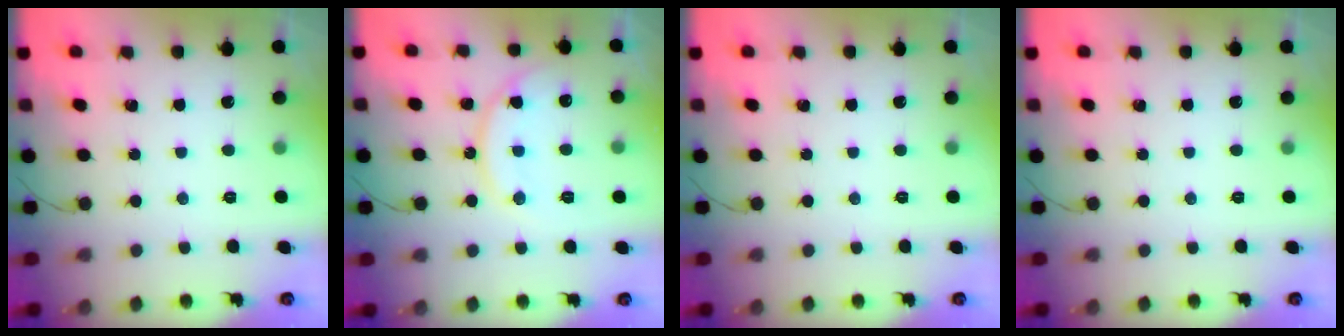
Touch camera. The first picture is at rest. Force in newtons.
{"total": 12.4, "press": 12.4, "slide": 0.7}
{"total": 0.0}
{"total": 0.0}